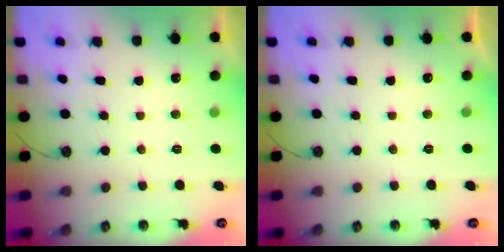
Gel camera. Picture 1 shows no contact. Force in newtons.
{"total": 0.0}